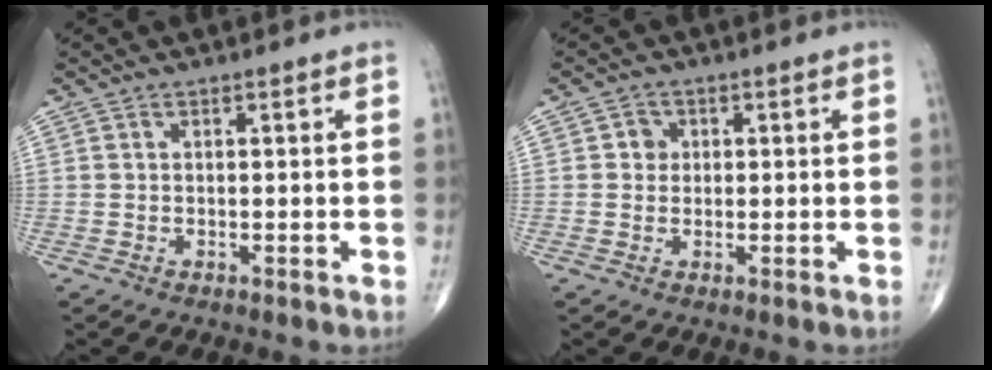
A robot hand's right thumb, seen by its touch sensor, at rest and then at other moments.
{"total": 2.3, "force": [0.3, 2.2, 0.8], "torque": [0.003, 0.004, 0.001]}